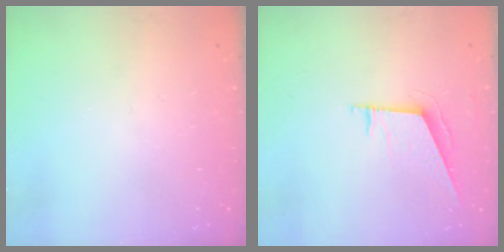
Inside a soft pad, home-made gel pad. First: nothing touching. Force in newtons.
{"total": 6.3, "press": 6.3, "slide": 0.7}